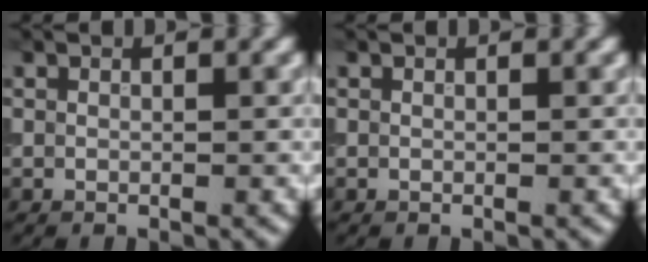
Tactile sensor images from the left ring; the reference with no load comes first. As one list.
[{"total": 0.0}]